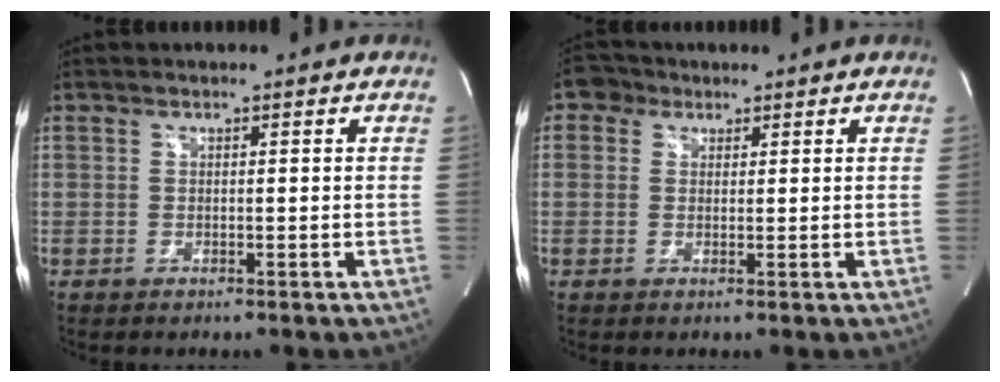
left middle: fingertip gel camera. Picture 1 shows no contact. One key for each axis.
{"total": 2.9, "fx": 1.5, "fy": 2.4, "fz": 0.6, "tx": -0.015, "ty": 0.011, "tz": 0.021}